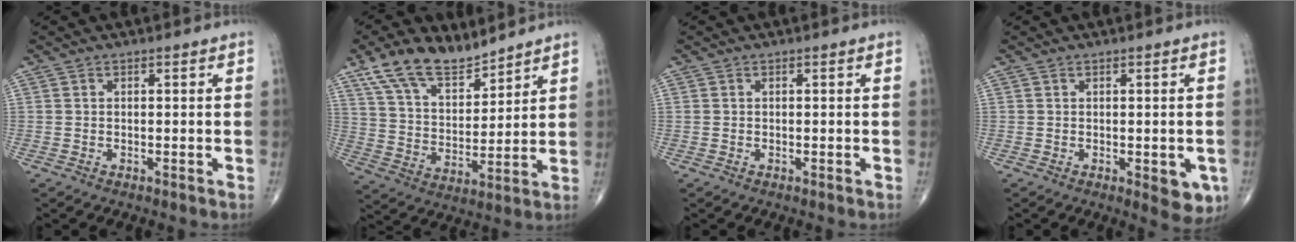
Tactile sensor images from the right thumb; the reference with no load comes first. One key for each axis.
{"total": 12.6, "fx": 9.6, "fy": 5.4, "fz": 6.2, "tx": -0.095, "ty": -0.047, "tz": 0.189}
{"total": 0.0}
{"total": 5.1, "fx": -1.4, "fy": 2.1, "fz": 4.5, "tx": -0.033, "ty": -0.008, "tz": -0.011}